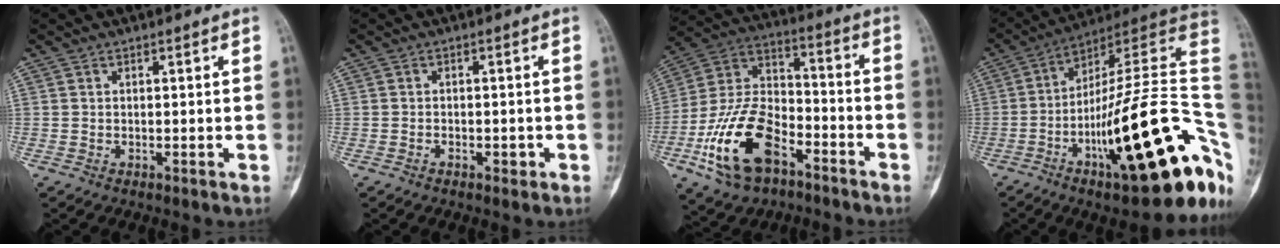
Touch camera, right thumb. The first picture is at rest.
{"total": 0.9, "force": [-0.6, 0.5, 0.5], "torque": [-0.015, 0.008, -0.009]}
{"total": 19.3, "force": [-9.2, 10.6, 13.2], "torque": [-0.250, 0.061, -0.168]}
{"total": 31.7, "force": [-8.0, 8.1, 29.5], "torque": [-0.349, 0.062, -0.120]}